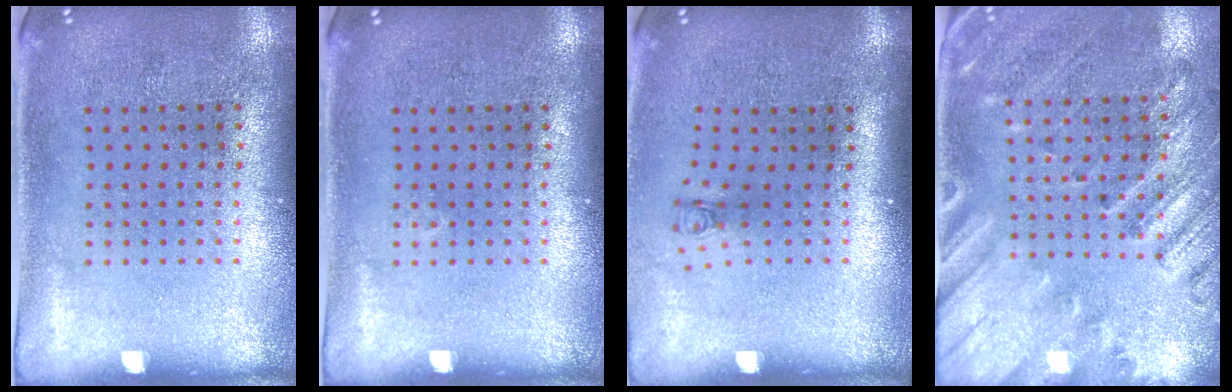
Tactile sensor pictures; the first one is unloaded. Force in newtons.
{"total": 0.0}
{"total": 0.8, "press": 0.3, "slide": 0.7}
{"total": 2.5, "press": 2.0, "slide": 1.5}